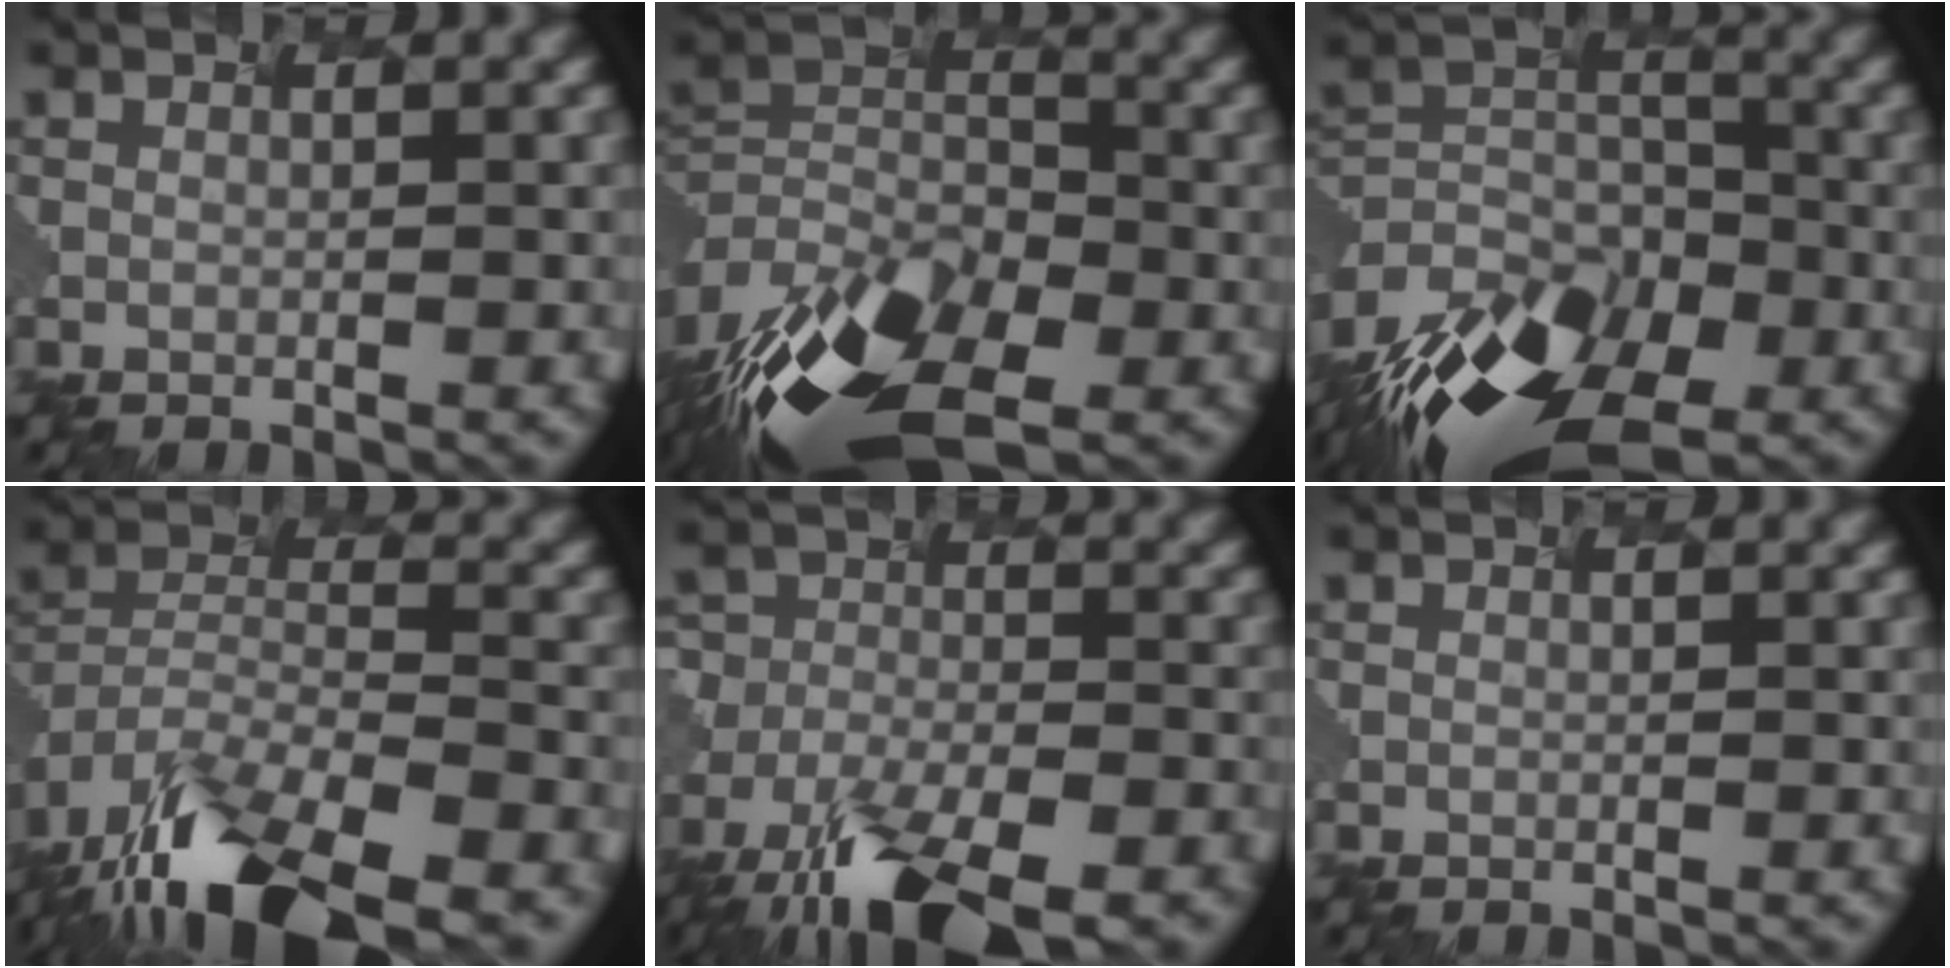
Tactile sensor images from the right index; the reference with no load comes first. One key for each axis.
{"total": 13.7, "fx": -9.1, "fy": 6.8, "fz": 7.8, "tx": -0.192, "ty": -0.012, "tz": -0.140}
{"total": 14.3, "fx": -10.2, "fy": 7.4, "fz": 6.6, "tx": -0.174, "ty": -0.003, "tz": -0.152}
{"total": 14.7, "fx": -11.9, "fy": 4.7, "fz": 7.3, "tx": -0.187, "ty": -0.029, "tz": -0.172}
{"total": 11.8, "fx": -9.0, "fy": 4.2, "fz": 6.3, "tx": -0.149, "ty": -0.045, "tz": -0.135}
{"total": 0.0}